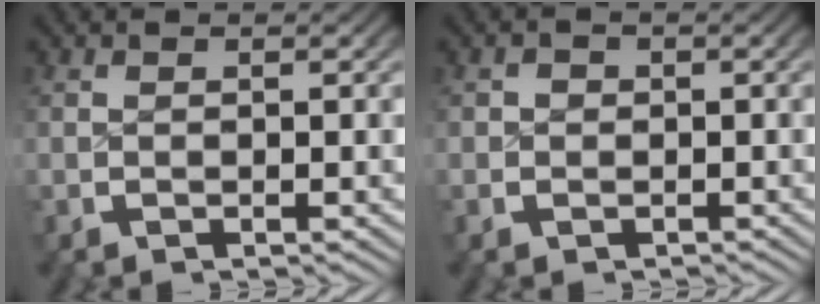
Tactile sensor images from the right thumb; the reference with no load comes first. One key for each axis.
{"total": 0.9, "fx": -0.1, "fy": 0.8, "fz": -0.4, "tx": 0.006, "ty": -0.001, "tz": -0.002}